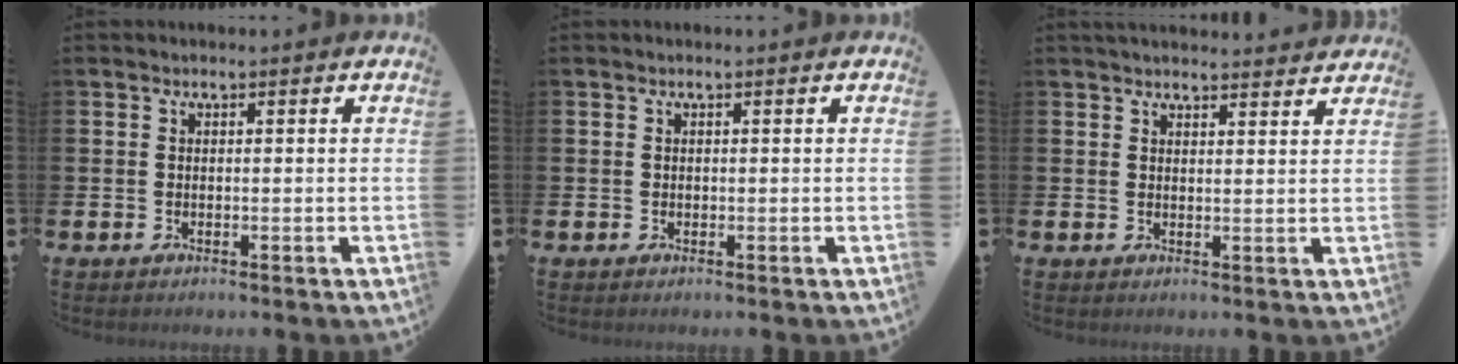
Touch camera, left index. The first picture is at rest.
{"total": 0.0}
{"total": 3.0, "force": [3.0, 0.3, 0.3], "torque": [0.001, -0.018, 0.051]}